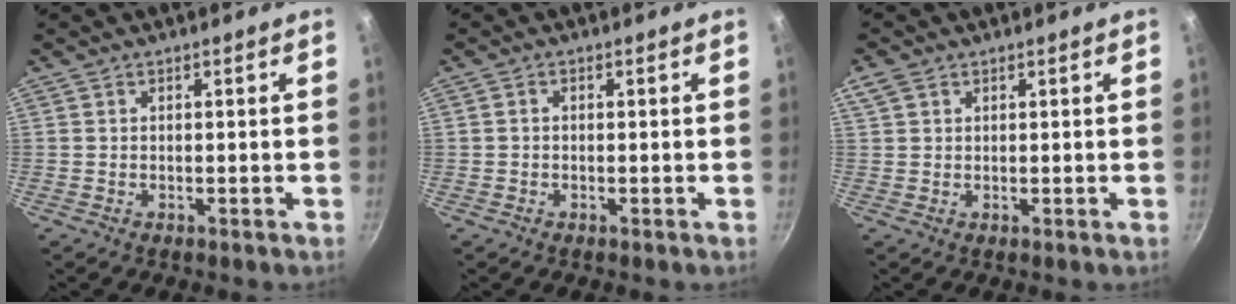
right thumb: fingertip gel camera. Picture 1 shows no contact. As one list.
[{"total": 0.7, "force": [-0.2, 0.5, 0.4], "torque": [-0.007, 0.005, -0.003]}, {"total": 2.6, "force": [1.3, 1.7, 1.3], "torque": [-0.023, 0.002, 0.029]}]